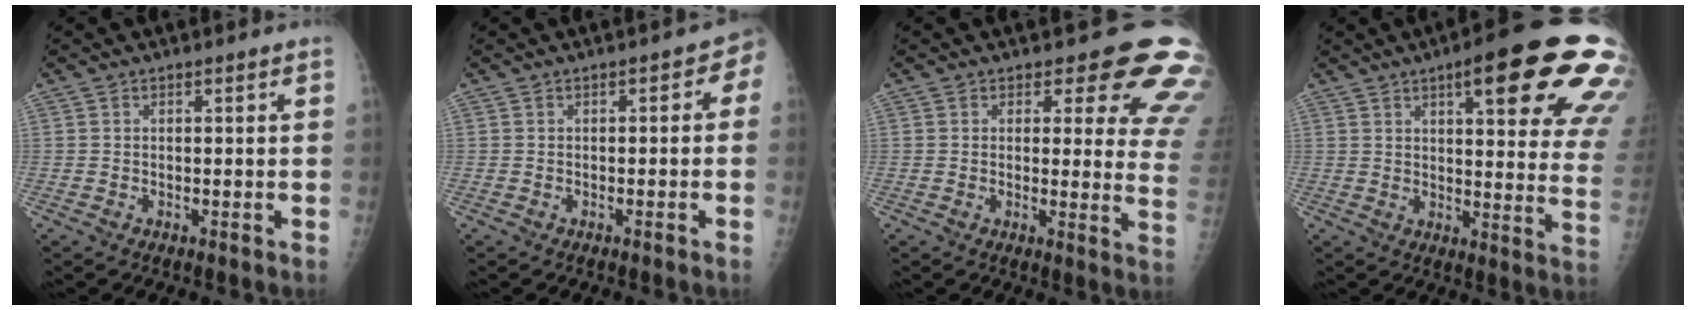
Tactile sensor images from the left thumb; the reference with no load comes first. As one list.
[{"total": 2.7, "force": [-0.8, 1.9, 1.8], "torque": [-0.001, 0.024, -0.017]}, {"total": 13.0, "force": [9.8, 5.4, 6.6], "torque": [-0.017, -0.068, 0.078]}, {"total": 24.7, "force": [12.5, 6.0, 20.5], "torque": [-0.203, -0.030, 0.153]}]